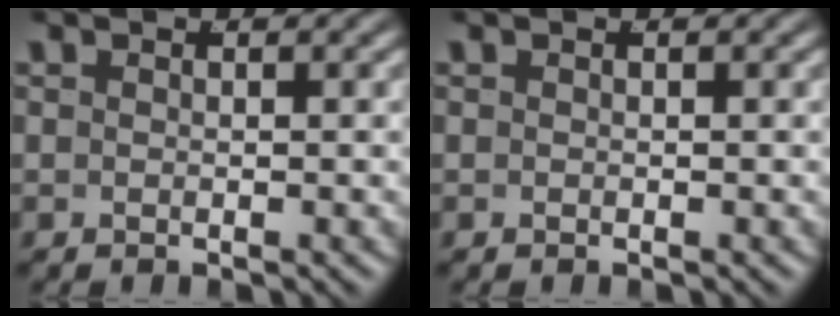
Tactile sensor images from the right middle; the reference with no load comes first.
{"total": 0.0}